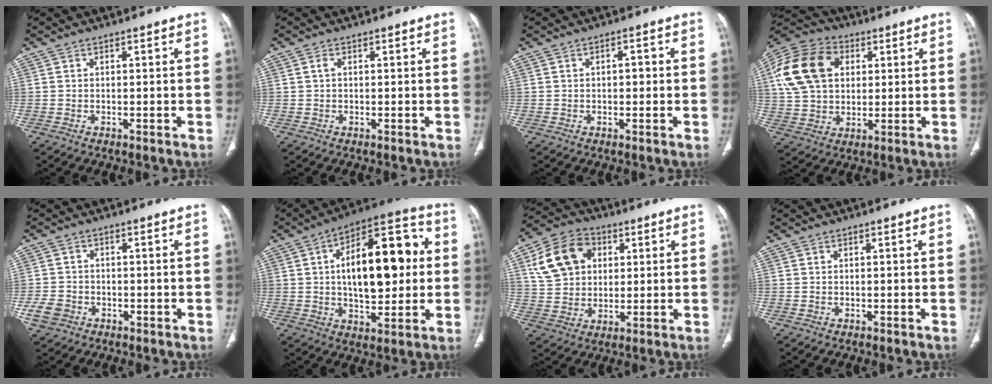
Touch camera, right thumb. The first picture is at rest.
{"total": 0.8, "force": [0.2, 0.6, 0.6], "torque": [-0.014, 0.004, 0.003]}
{"total": 2.0, "force": [0.1, 1.1, 1.6], "torque": [-0.018, 0.007, -0.002]}
{"total": 18.5, "force": [4.7, 13.5, 11.7], "torque": [-0.228, 0.015, 0.085]}
{"total": 4.4, "force": [-1.8, 3.6, 1.8], "torque": [-0.034, 0.014, -0.029]}
{"total": 21.2, "force": [2.5, 10.3, 18.4], "torque": [-0.245, 0.027, 0.033]}
{"total": 13.8, "force": [4.4, 10.7, 7.5], "torque": [-0.121, 0.008, 0.078]}
{"total": 0.0}